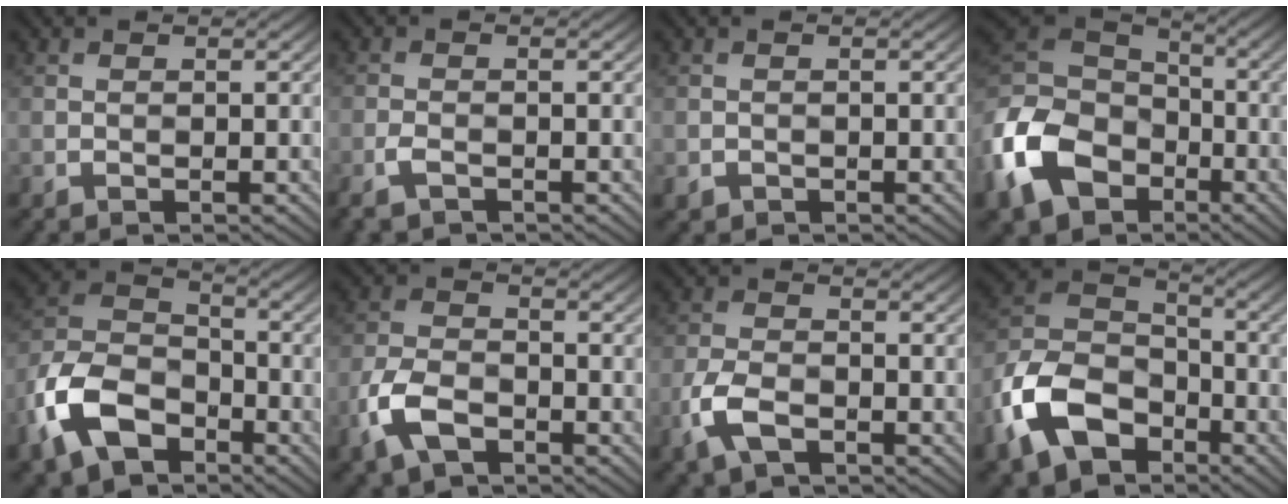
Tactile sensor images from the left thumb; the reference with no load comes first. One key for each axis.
{"total": 2.3, "fx": -1.6, "fy": 0.9, "fz": 1.4, "tx": -0.037, "ty": -0.006, "tz": -0.036}
{"total": 0.8, "fx": -0.4, "fy": 0.7, "fz": 0.0, "tx": 0.002, "ty": -0.004, "tz": -0.008}
{"total": 15.6, "fx": -6.7, "fy": 11.2, "fz": 8.6, "tx": -0.245, "ty": -0.030, "tz": -0.144}
{"total": 12.8, "fx": -6.8, "fy": 7.7, "fz": 7.5, "tx": -0.189, "ty": -0.010, "tz": -0.155}
{"total": 6.9, "fx": -3.7, "fy": 3.9, "fz": 4.4, "tx": -0.104, "ty": -0.003, "tz": -0.085}
{"total": 5.5, "fx": -2.8, "fy": 2.9, "fz": 3.7, "tx": -0.092, "ty": -0.007, "tz": -0.066}
{"total": 14.0, "fx": -7.2, "fy": 8.9, "fz": 8.0, "tx": -0.204, "ty": -0.020, "tz": -0.159}